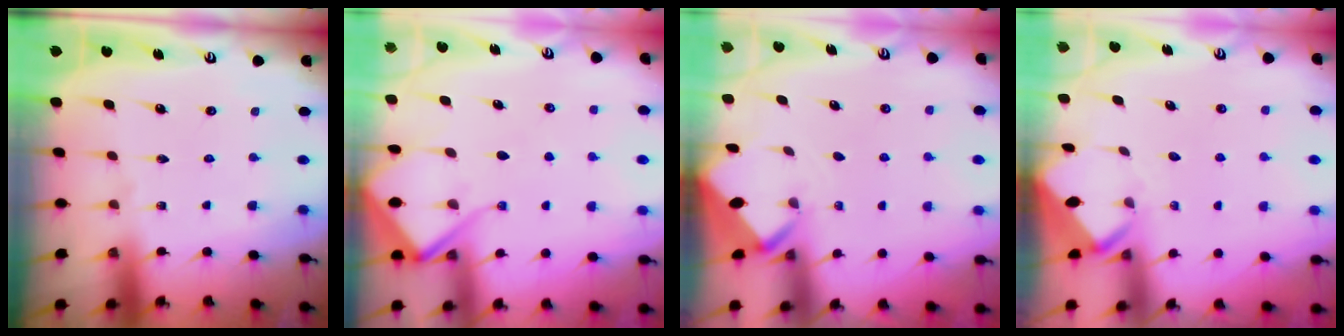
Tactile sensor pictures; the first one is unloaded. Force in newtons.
{"total": 8.5, "press": 8.5, "slide": 0.8}
{"total": 2.0, "press": 2.0, "slide": 0.0}
{"total": 3.0, "press": 3.0, "slide": 0.1}